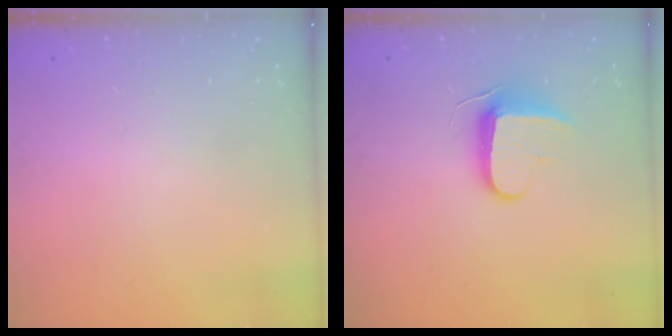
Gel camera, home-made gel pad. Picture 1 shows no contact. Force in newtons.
{"total": 8.7, "press": 8.7, "slide": 0.9}